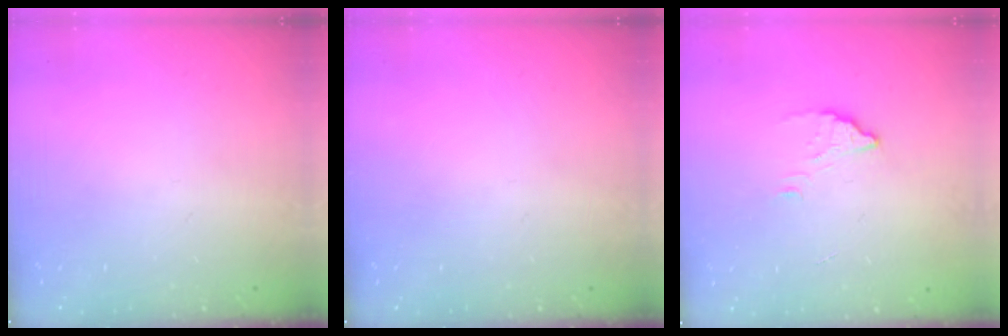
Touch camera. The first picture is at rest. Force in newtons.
{"total": 0.0}
{"total": 3.5, "press": 3.5, "slide": 0.5}